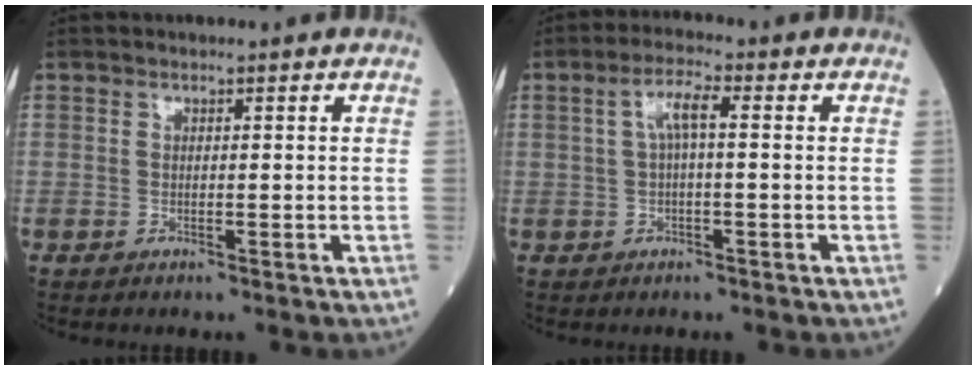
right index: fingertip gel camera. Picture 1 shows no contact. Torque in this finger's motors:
{"motor_torque": [0.30, 0.20, 0.16, 0.05]}